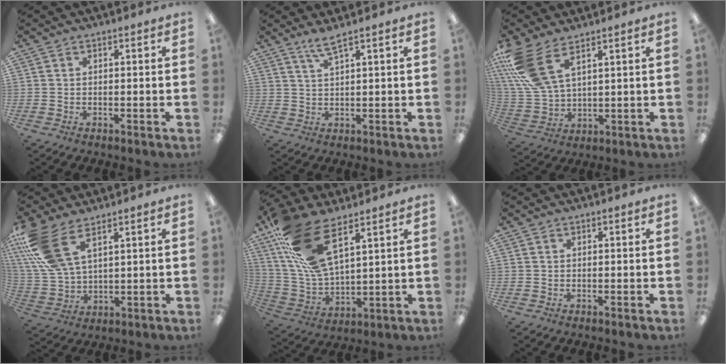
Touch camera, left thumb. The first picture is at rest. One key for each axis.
{"total": 3.6, "fx": 2.8, "fy": 0.0, "fz": 2.3, "tx": -0.054, "ty": -0.004, "tz": 0.049}
{"total": 13.9, "fx": 7.8, "fy": 6.1, "fz": 9.7, "tx": -0.231, "ty": -0.032, "tz": 0.145}
{"total": 15.2, "fx": 8.2, "fy": 7.0, "fz": 10.6, "tx": -0.249, "ty": -0.031, "tz": 0.152}
{"total": 19.0, "fx": 11.2, "fy": 7.9, "fz": 13.3, "tx": -0.298, "ty": -0.047, "tz": 0.200}
{"total": 0.0}